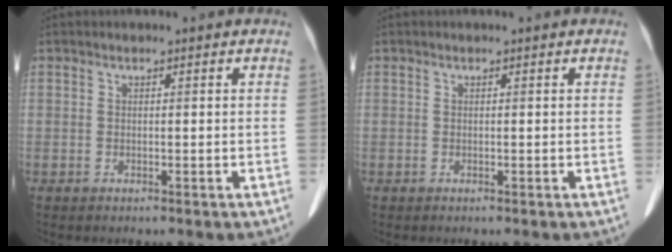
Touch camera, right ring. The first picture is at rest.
{"total": 0.0}